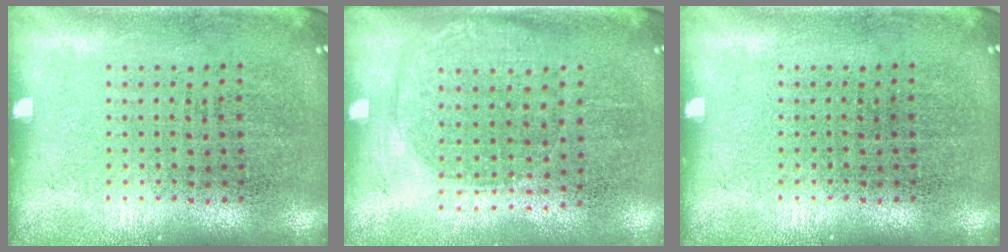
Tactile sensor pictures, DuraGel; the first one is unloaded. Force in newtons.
{"total": 1.3, "press": 1.2, "slide": 0.5}
{"total": 0.0}